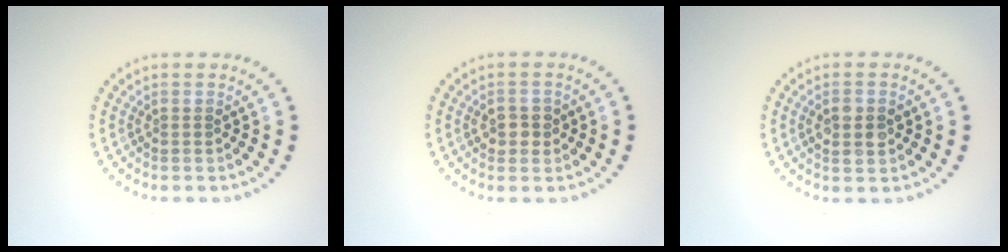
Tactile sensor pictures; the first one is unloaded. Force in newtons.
{"total": 1.8, "press": 1.8, "slide": 0.2}
{"total": 2.0, "press": 2.0, "slide": 0.2}